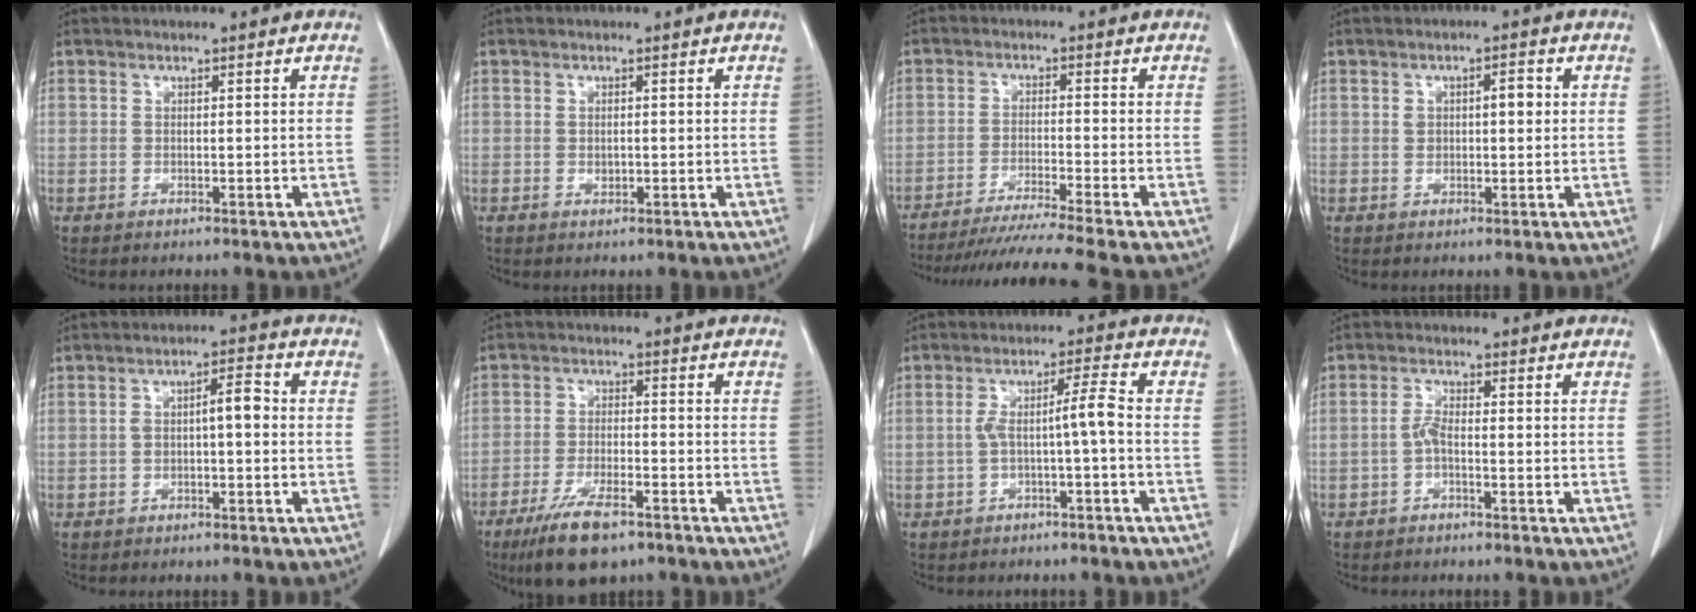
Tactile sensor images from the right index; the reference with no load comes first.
{"total": 0.9, "force": [-0.1, 0.6, 0.6], "torque": [-0.010, 0.000, 0.001]}
{"total": 12.1, "force": [-10.5, -2.8, 5.3], "torque": [-0.062, -0.030, -0.168]}
{"total": 3.2, "force": [0.7, 1.4, 2.8], "torque": [-0.047, 0.010, 0.013]}
{"total": 4.1, "force": [-0.1, 1.2, 4.0], "torque": [-0.068, 0.023, -0.002]}
{"total": 9.6, "force": [-6.6, 2.6, 6.5], "torque": [-0.123, -0.016, -0.111]}
{"total": 4.7, "force": [-1.2, -0.3, 4.5], "torque": [-0.084, 0.021, -0.016]}
{"total": 2.0, "force": [-0.8, 0.4, 1.8], "torque": [-0.037, 0.003, -0.019]}